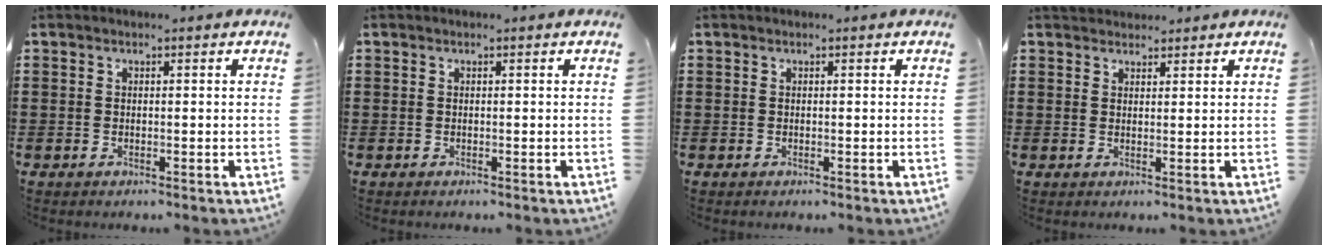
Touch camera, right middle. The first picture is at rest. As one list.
[{"total": 0.0}, {"total": 0.0}, {"total": 1.7, "force": [1.6, 0.6, -0.2], "torque": [0.007, 0.002, 0.030]}]